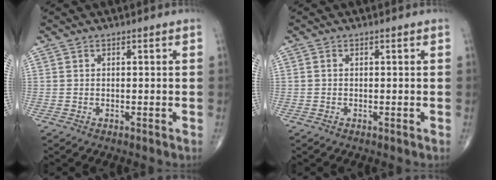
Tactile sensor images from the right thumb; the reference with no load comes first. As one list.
[{"total": 0.0}]